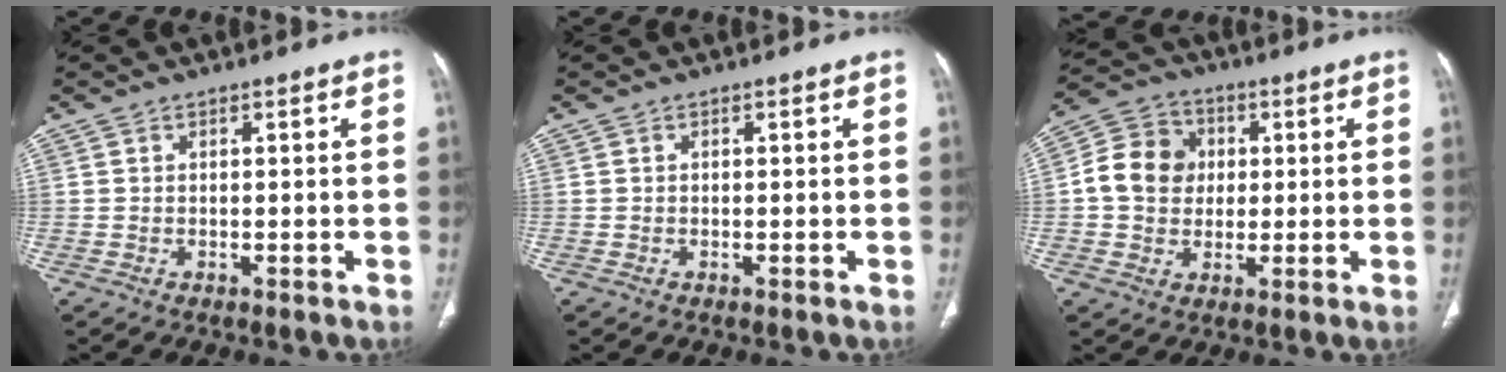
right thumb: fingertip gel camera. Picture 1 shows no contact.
{"total": 0.0}
{"total": 10.6, "force": [0.8, 9.2, 5.2], "torque": [-0.073, 0.016, 0.006]}